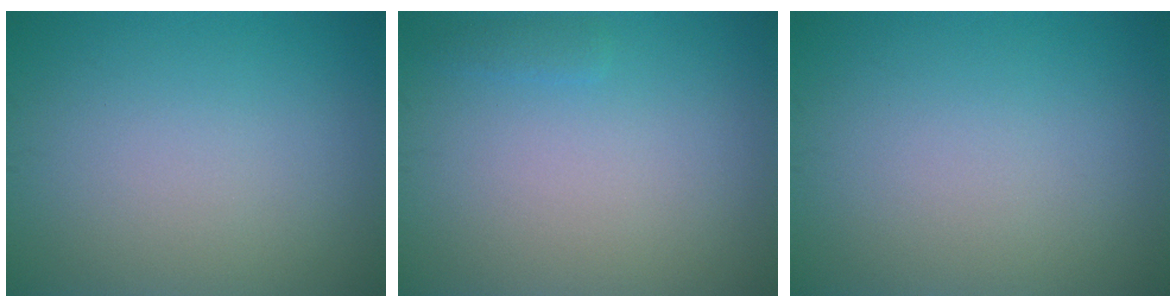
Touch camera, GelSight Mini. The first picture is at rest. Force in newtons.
{"total": 0.7, "press": 0.7, "slide": 0.0}
{"total": 0.0}